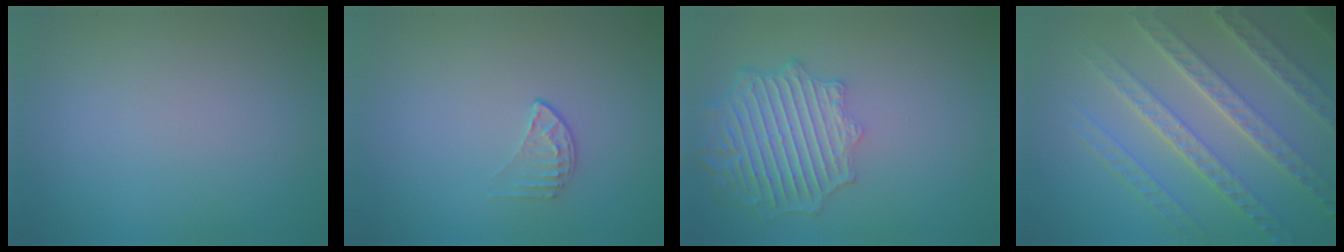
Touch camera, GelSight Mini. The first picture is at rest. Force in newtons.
{"total": 1.1, "press": 0.7, "slide": 0.9}
{"total": 6.3, "press": 5.1, "slide": 3.7}
{"total": 8.3, "press": 5.8, "slide": 5.9}